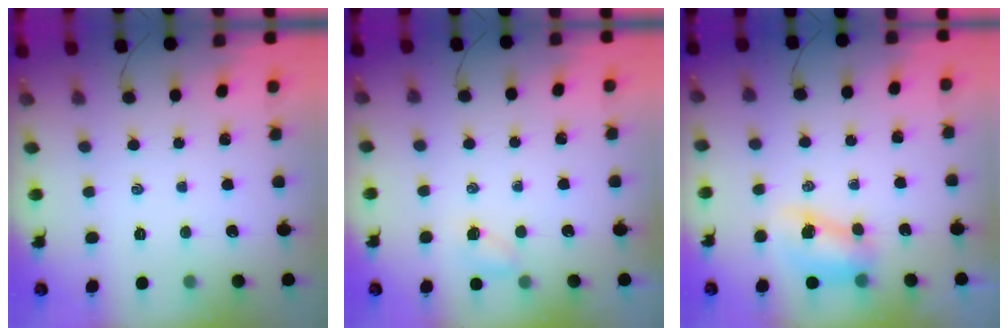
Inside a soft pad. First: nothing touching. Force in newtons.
{"total": 3.6, "press": 3.4, "slide": 1.1}
{"total": 7.8, "press": 7.7, "slide": 1.1}